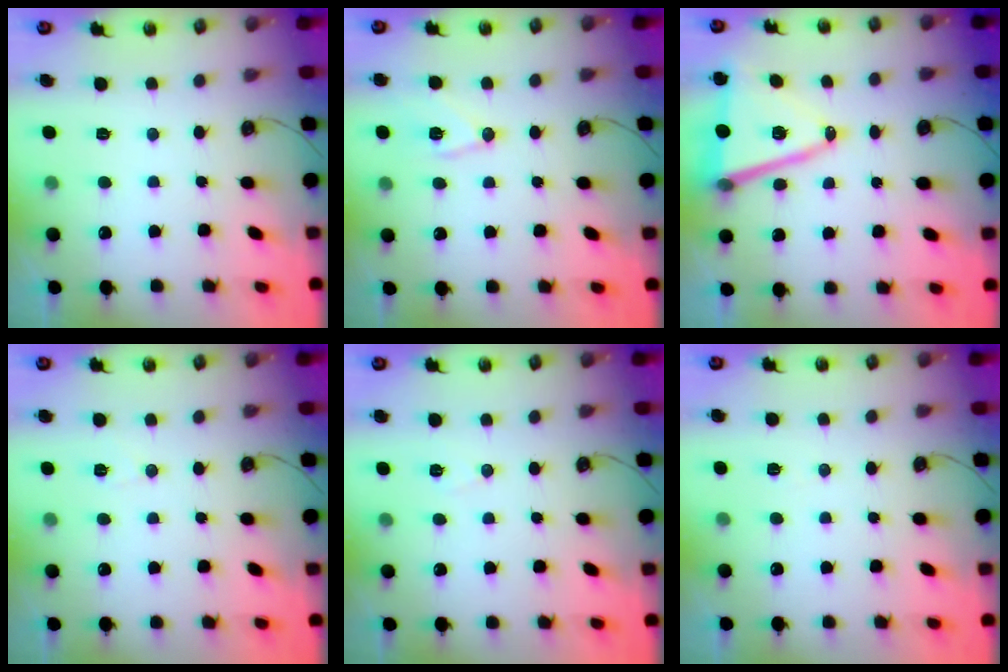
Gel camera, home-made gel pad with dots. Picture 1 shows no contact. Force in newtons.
{"total": 9.9, "press": 9.8, "slide": 1.1}
{"total": 14.7, "press": 14.1, "slide": 4.0}
{"total": 4.8, "press": 4.5, "slide": 1.7}
{"total": 5.6, "press": 3.5, "slide": 4.3}
{"total": 4.3, "press": 4.2, "slide": 0.5}